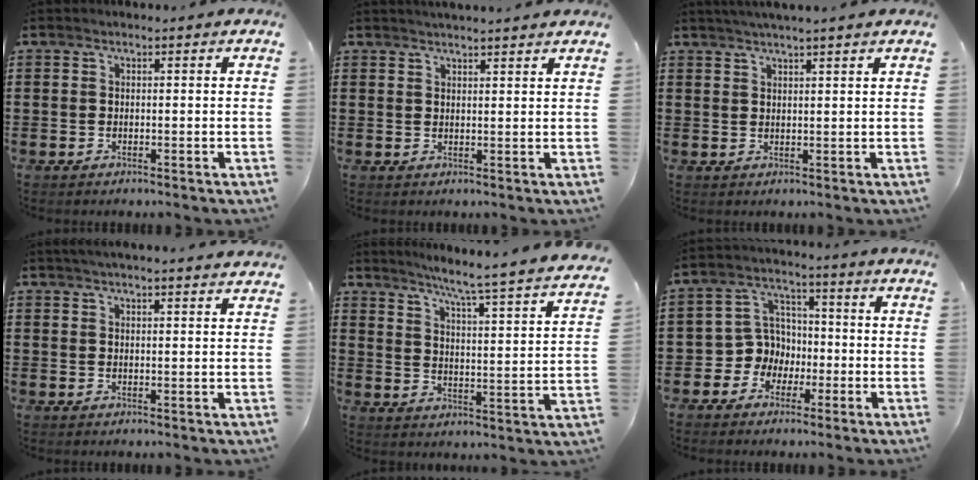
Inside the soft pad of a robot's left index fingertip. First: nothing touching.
{"total": 1.9, "force": [1.8, -0.1, 0.2], "torque": [-0.009, 0.000, 0.036]}
{"total": 2.2, "force": [2.0, -0.4, 0.7], "torque": [-0.017, 0.000, 0.038]}
{"total": 2.4, "force": [2.3, -0.4, 0.6], "torque": [-0.018, -0.004, 0.043]}
{"total": 5.3, "force": [4.5, -1.7, 2.3], "torque": [-0.056, -0.053, 0.061]}
{"total": 6.3, "force": [-1.1, 6.1, 1.3], "torque": [-0.064, 0.002, -0.025]}